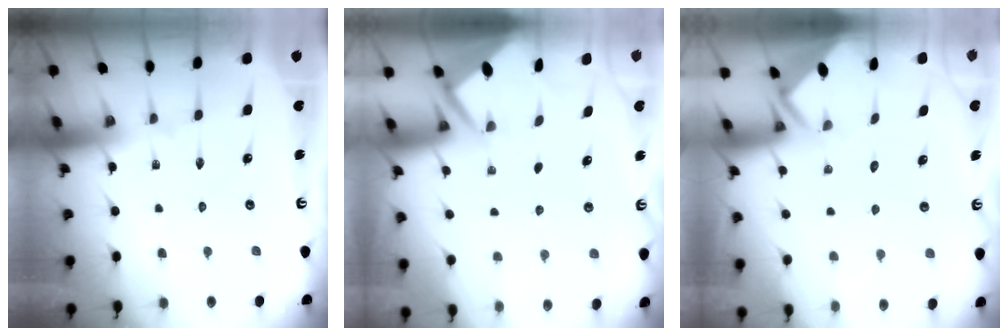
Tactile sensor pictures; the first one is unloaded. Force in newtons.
{"total": 2.7, "press": 2.7, "slide": 0.3}
{"total": 3.5, "press": 3.5, "slide": 0.3}